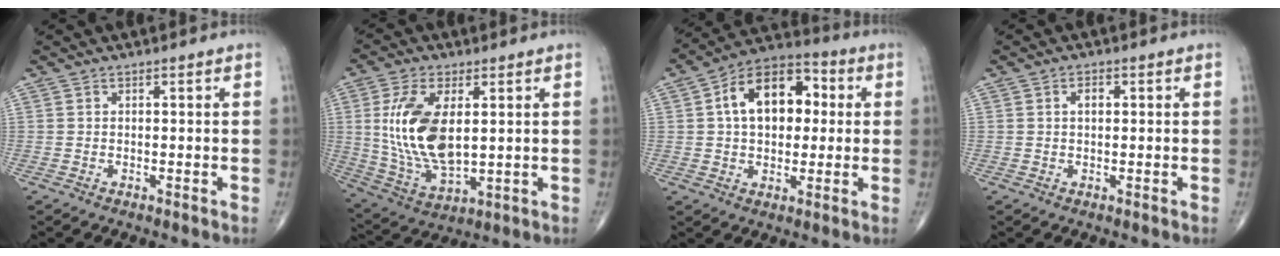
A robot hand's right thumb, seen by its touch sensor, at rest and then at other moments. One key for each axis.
{"total": 15.6, "fx": 2.4, "fy": 7.9, "fz": 13.2, "tx": -0.260, "ty": -0.017, "tz": 0.058}
{"total": 15.3, "fx": 2.6, "fy": 9.8, "fz": 11.5, "tx": -0.148, "ty": 0.024, "tz": 0.031}
{"total": 2.0, "fx": 0.4, "fy": 1.1, "fz": 1.5, "tx": -0.022, "ty": 0.005, "tz": 0.005}